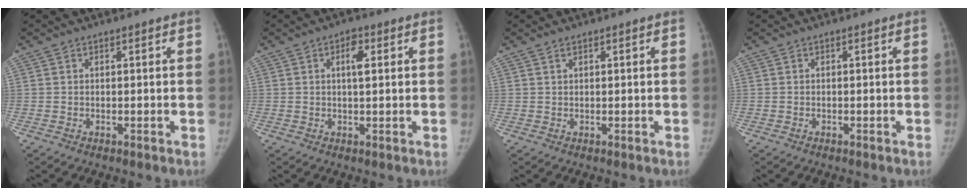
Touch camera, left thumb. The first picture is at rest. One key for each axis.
{"total": 3.2, "fx": 1.0, "fy": 1.4, "fz": 2.7, "tx": -0.036, "ty": 0.000, "tz": 0.012}
{"total": 0.8, "fx": 0.5, "fy": 0.5, "fz": 0.3, "tx": -0.004, "ty": -0.003, "tz": 0.009}
{"total": 0.0}